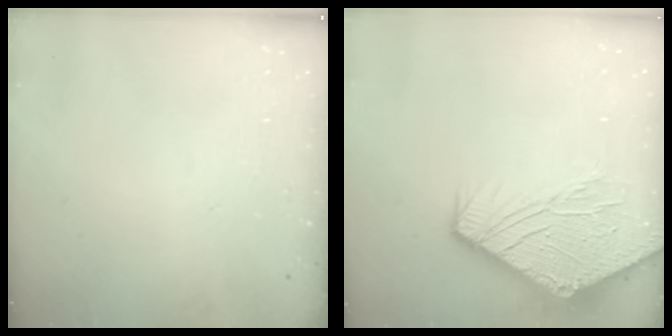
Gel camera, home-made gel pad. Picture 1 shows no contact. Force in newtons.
{"total": 13.5, "press": 13.4, "slide": 1.8}